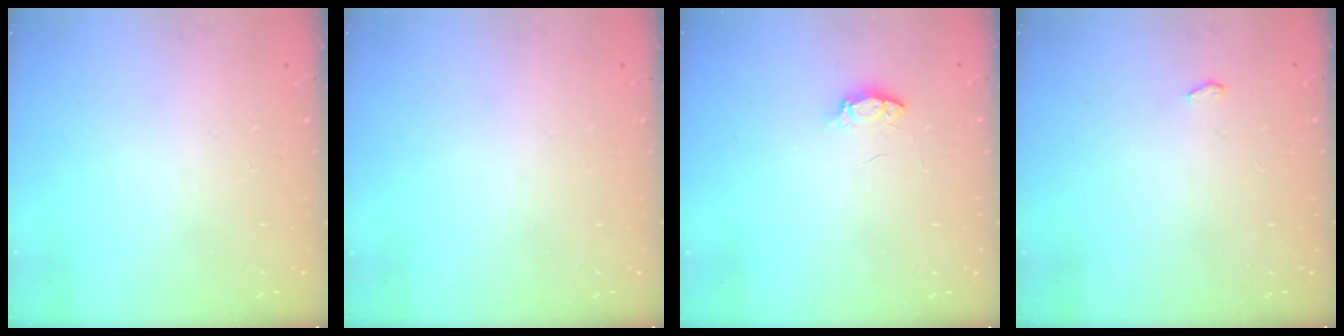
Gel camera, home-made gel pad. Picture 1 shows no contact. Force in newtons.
{"total": 0.0}
{"total": 3.5, "press": 3.5, "slide": 0.6}
{"total": 2.6, "press": 2.2, "slide": 1.3}